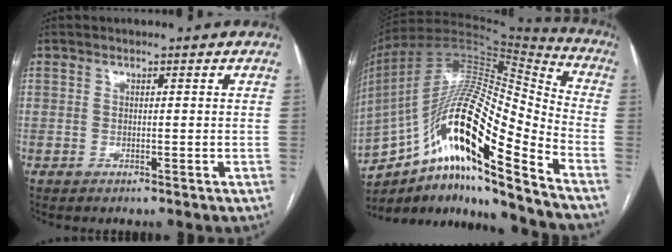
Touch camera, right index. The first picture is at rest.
{"total": 23.7, "force": [-13.7, 3.2, 19.0], "torque": [-0.346, 0.017, -0.241]}